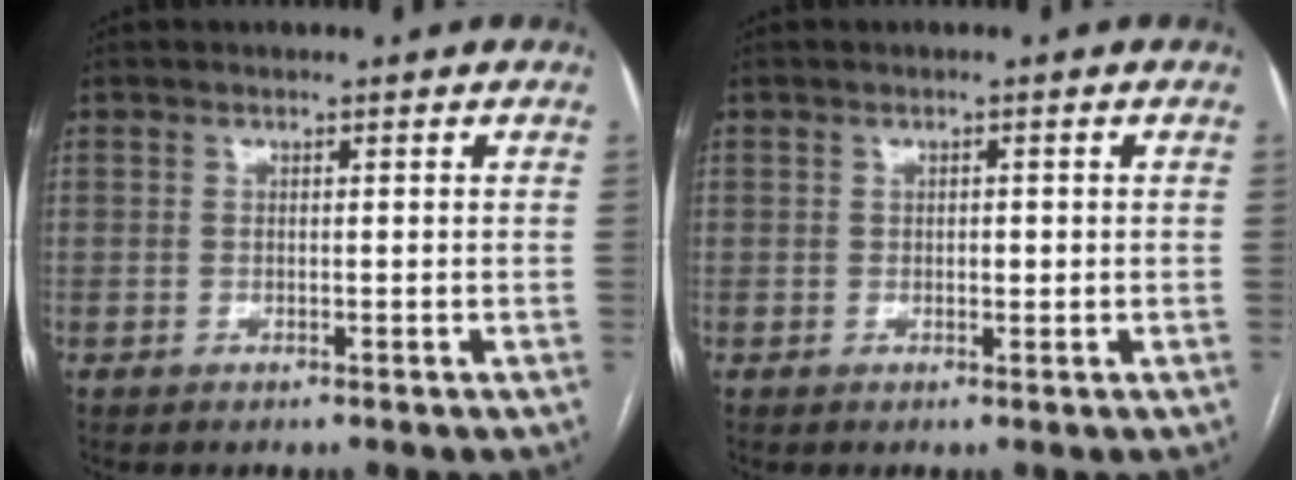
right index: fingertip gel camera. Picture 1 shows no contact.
{"total": 1.0, "force": [-0.1, 0.6, 0.8], "torque": [-0.013, 0.001, -0.001]}